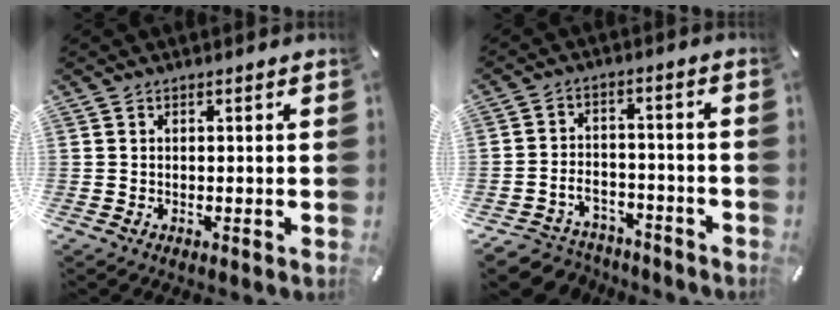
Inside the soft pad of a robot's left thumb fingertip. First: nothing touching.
{"total": 5.9, "force": [-3.5, 4.5, 1.8], "torque": [-0.041, 0.017, -0.066]}